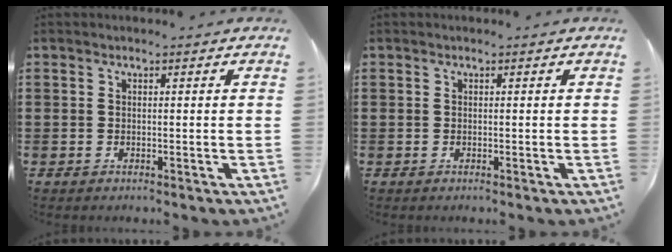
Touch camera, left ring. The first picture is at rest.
{"total": 0.0}